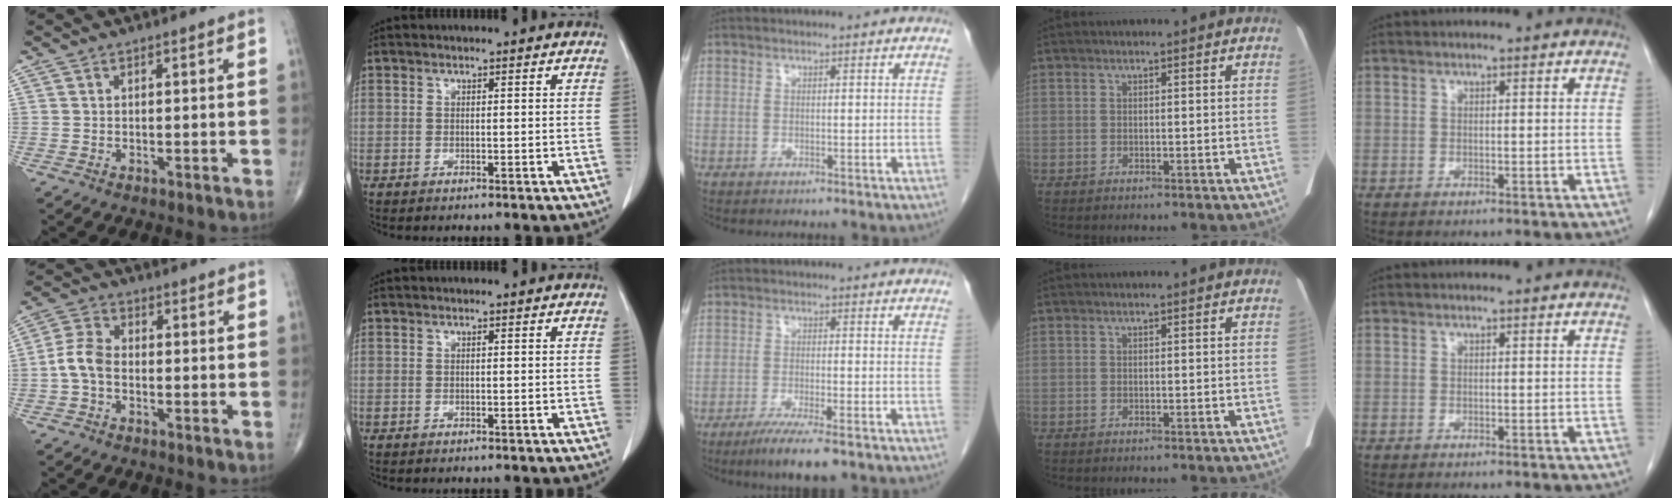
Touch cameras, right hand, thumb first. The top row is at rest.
{"thumb": {"total": 5.5, "force": [-1.2, 3.6, 4.1], "torque": [-0.084, 0.019, -0.034]}, "middle": {"total": 7.0, "force": [-4.8, 0.5, 5.0], "torque": [-0.080, -0.016, -0.075]}}